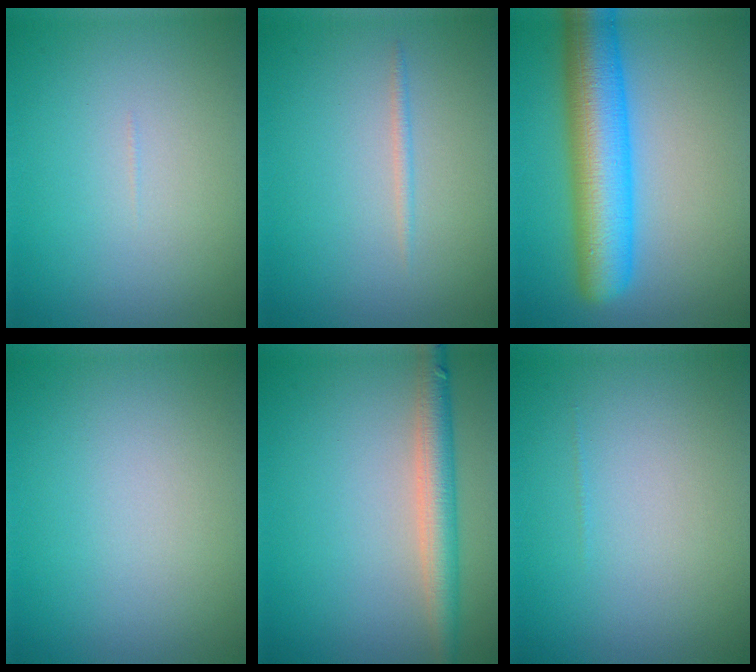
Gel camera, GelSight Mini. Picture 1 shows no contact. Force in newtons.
{"total": 0.7, "press": 0.7, "slide": 0.1}
{"total": 8.7, "press": 8.7, "slide": 0.2}
{"total": 0.0}
{"total": 3.8, "press": 3.8, "slide": 0.3}
{"total": 0.0}